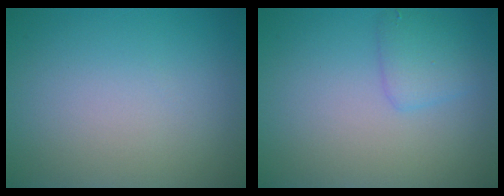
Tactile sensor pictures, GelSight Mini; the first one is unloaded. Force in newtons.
{"total": 2.0, "press": 2.0, "slide": 0.0}